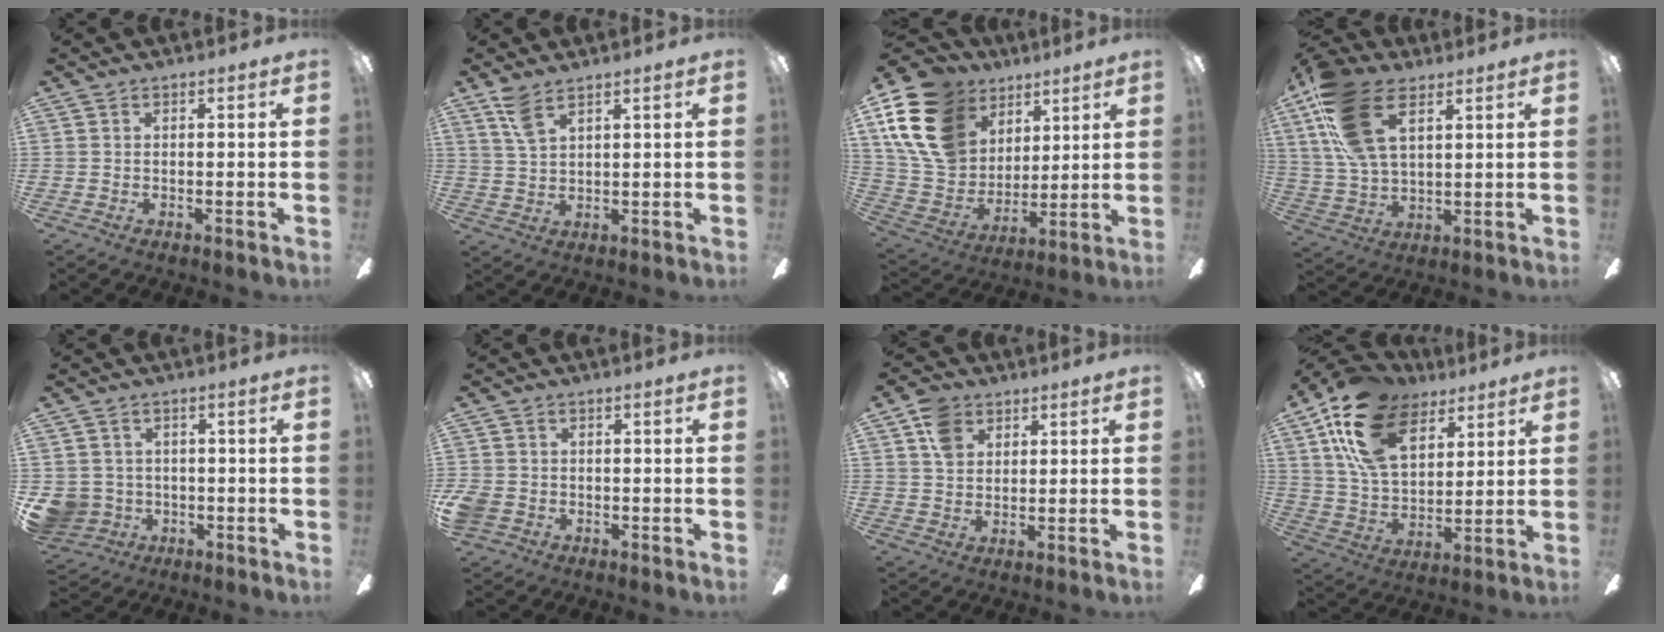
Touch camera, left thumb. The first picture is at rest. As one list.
[{"total": 5.3, "force": [3.8, 1.8, 3.2], "torque": [-0.073, -0.008, 0.071]}, {"total": 20.0, "force": [9.4, 14.6, 9.9], "torque": [-0.230, -0.033, 0.178]}, {"total": 18.8, "force": [8.9, 10.2, 13.1], "torque": [-0.284, -0.010, 0.163]}, {"total": 6.4, "force": [-1.2, 6.1, 1.4], "torque": [-0.056, 0.008, -0.020]}, {"total": 4.0, "force": [-1.6, 3.2, 1.7], "torque": [-0.039, 0.010, -0.031]}, {"total": 7.0, "force": [3.8, 5.1, 3.0], "torque": [-0.060, 0.004, 0.071]}, {"total": 19.3, "force": [10.8, 11.2, 11.3], "torque": [-0.217, -0.031, 0.201]}]